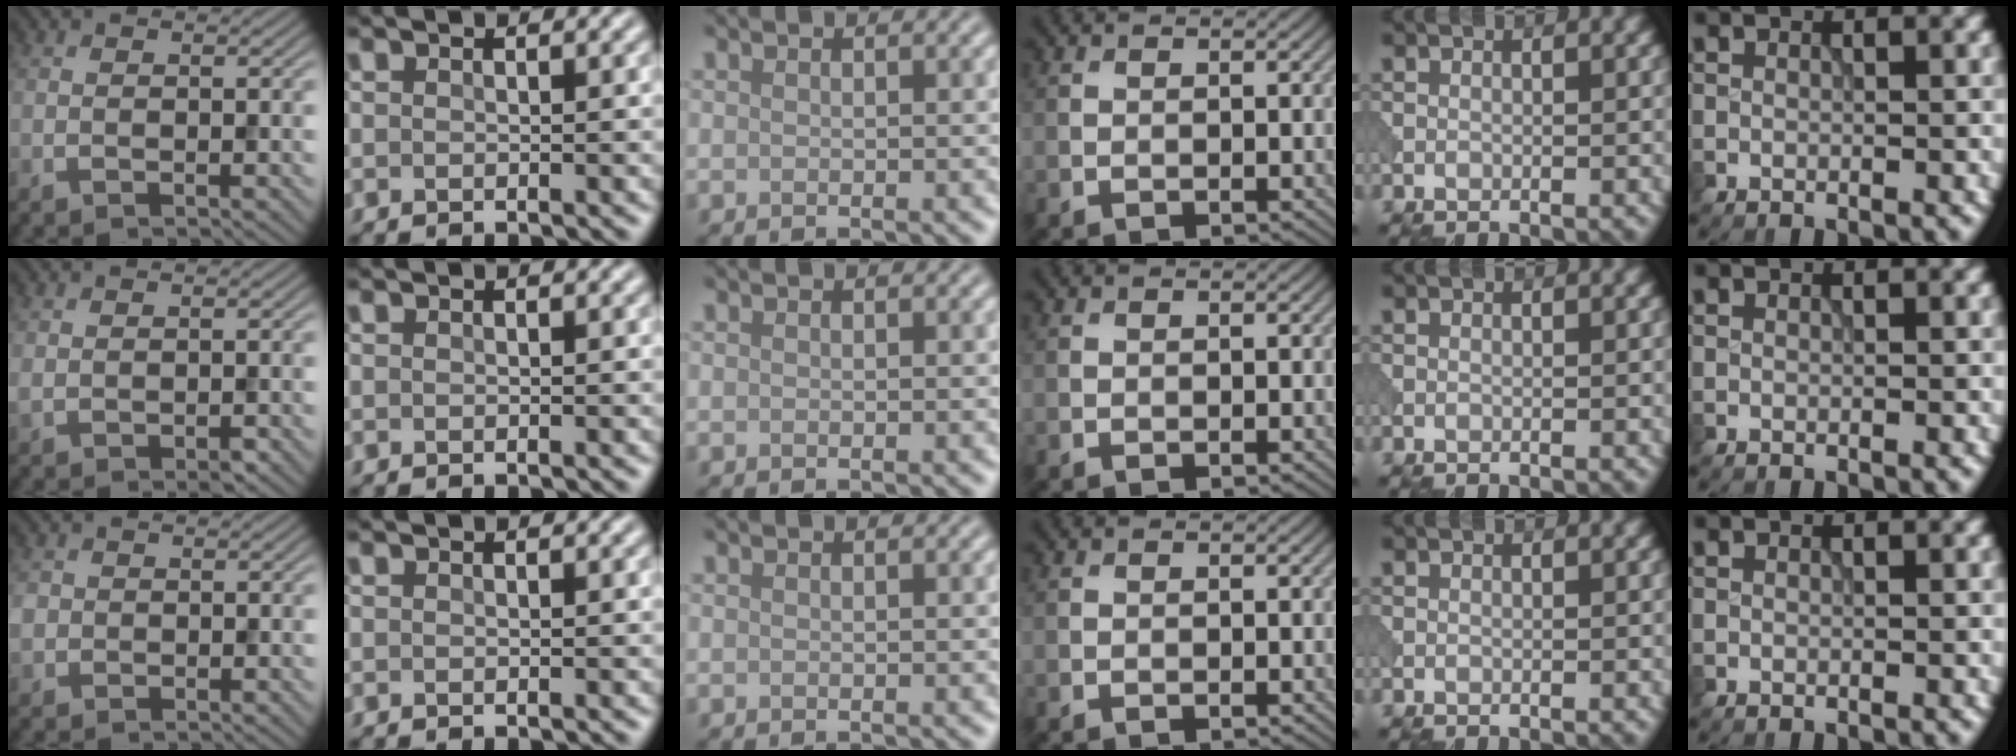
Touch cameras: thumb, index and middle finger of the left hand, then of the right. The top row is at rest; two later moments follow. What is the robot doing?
{"motion": "open", "object": "sandwich press"}